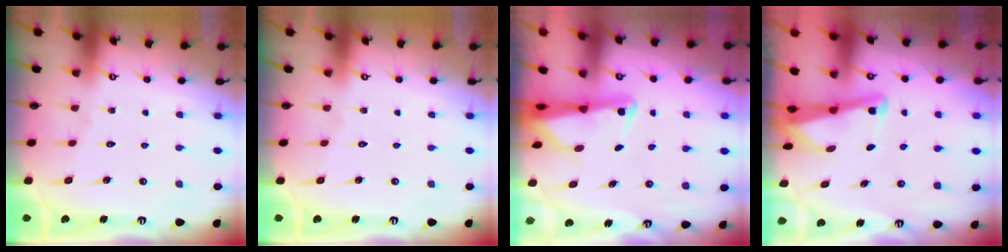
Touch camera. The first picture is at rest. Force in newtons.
{"total": 0.0}
{"total": 2.4, "press": 2.4, "slide": 0.5}
{"total": 3.0, "press": 2.9, "slide": 0.6}